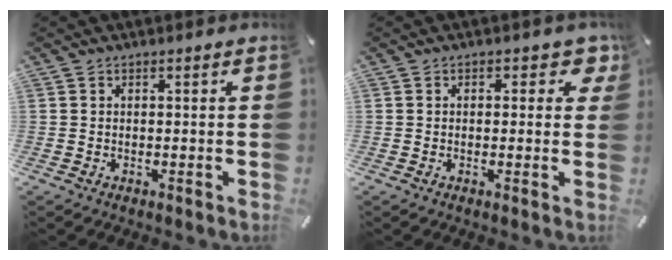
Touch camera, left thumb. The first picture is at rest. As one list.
[{"total": 3.4, "force": [1.2, 2.0, 2.4], "torque": [-0.011, -0.007, 0.012]}]